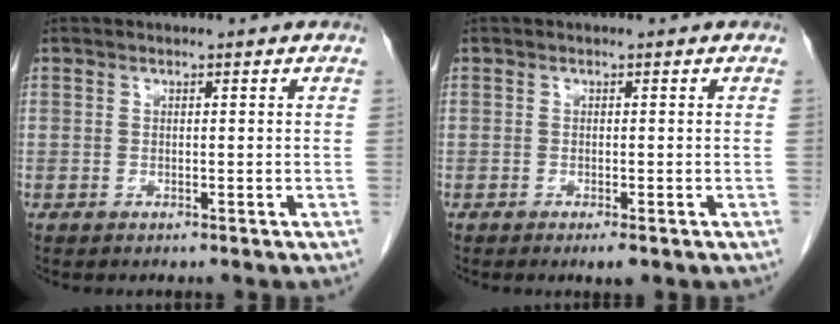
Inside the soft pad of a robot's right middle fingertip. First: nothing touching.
{"total": 1.7, "force": [-1.1, 0.3, 1.3], "torque": [-0.018, -0.004, -0.015]}